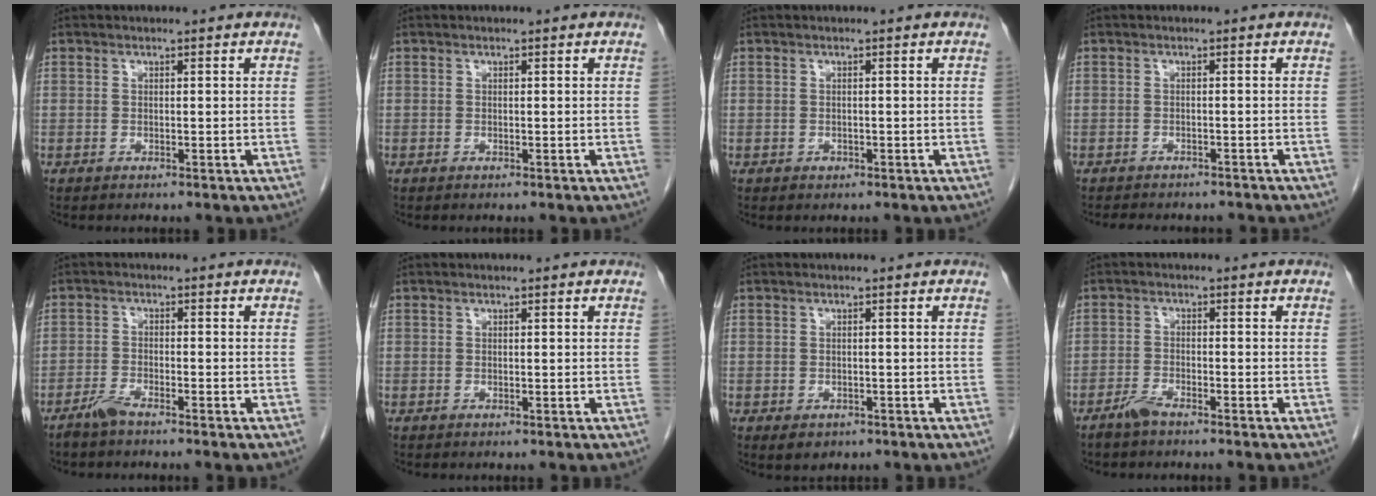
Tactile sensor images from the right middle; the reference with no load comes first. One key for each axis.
{"total": 0.0}
{"total": 0.6, "fx": -0.3, "fy": 0.5, "fz": 0.2, "tx": -0.004, "ty": 0.001, "tz": -0.004}
{"total": 6.8, "fx": -6.0, "fy": 2.2, "fz": 2.3, "tx": -0.032, "ty": 0.002, "tz": -0.075}
{"total": 2.7, "fx": -2.4, "fy": 0.1, "fz": 1.3, "tx": -0.034, "ty": -0.003, "tz": -0.050}
{"total": 0.0}
{"total": 2.4, "fx": -1.4, "fy": 1.7, "fz": 1.1, "tx": -0.012, "ty": 0.000, "tz": -0.009}
{"total": 2.6, "fx": -2.2, "fy": 0.3, "fz": 1.3, "tx": -0.031, "ty": -0.002, "tz": -0.044}